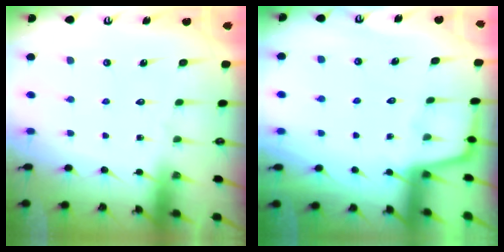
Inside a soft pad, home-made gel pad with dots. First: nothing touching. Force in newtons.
{"total": 1.4, "press": 1.3, "slide": 0.3}